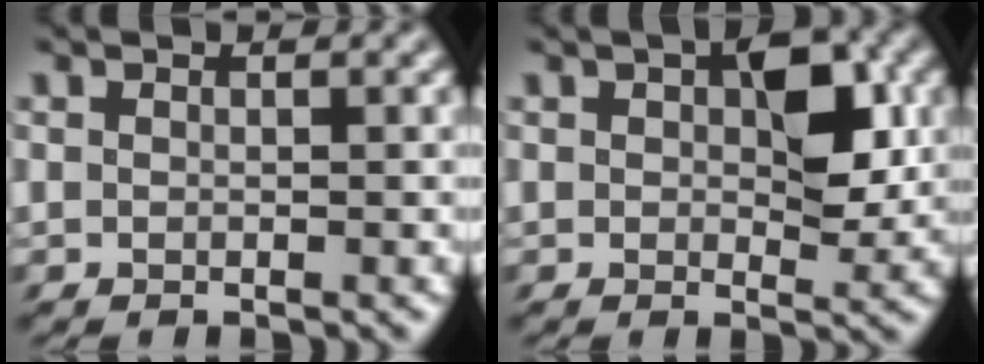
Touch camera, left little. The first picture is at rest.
{"total": 6.0, "force": [1.4, 3.3, 4.8], "torque": [-0.080, 0.003, 0.021]}